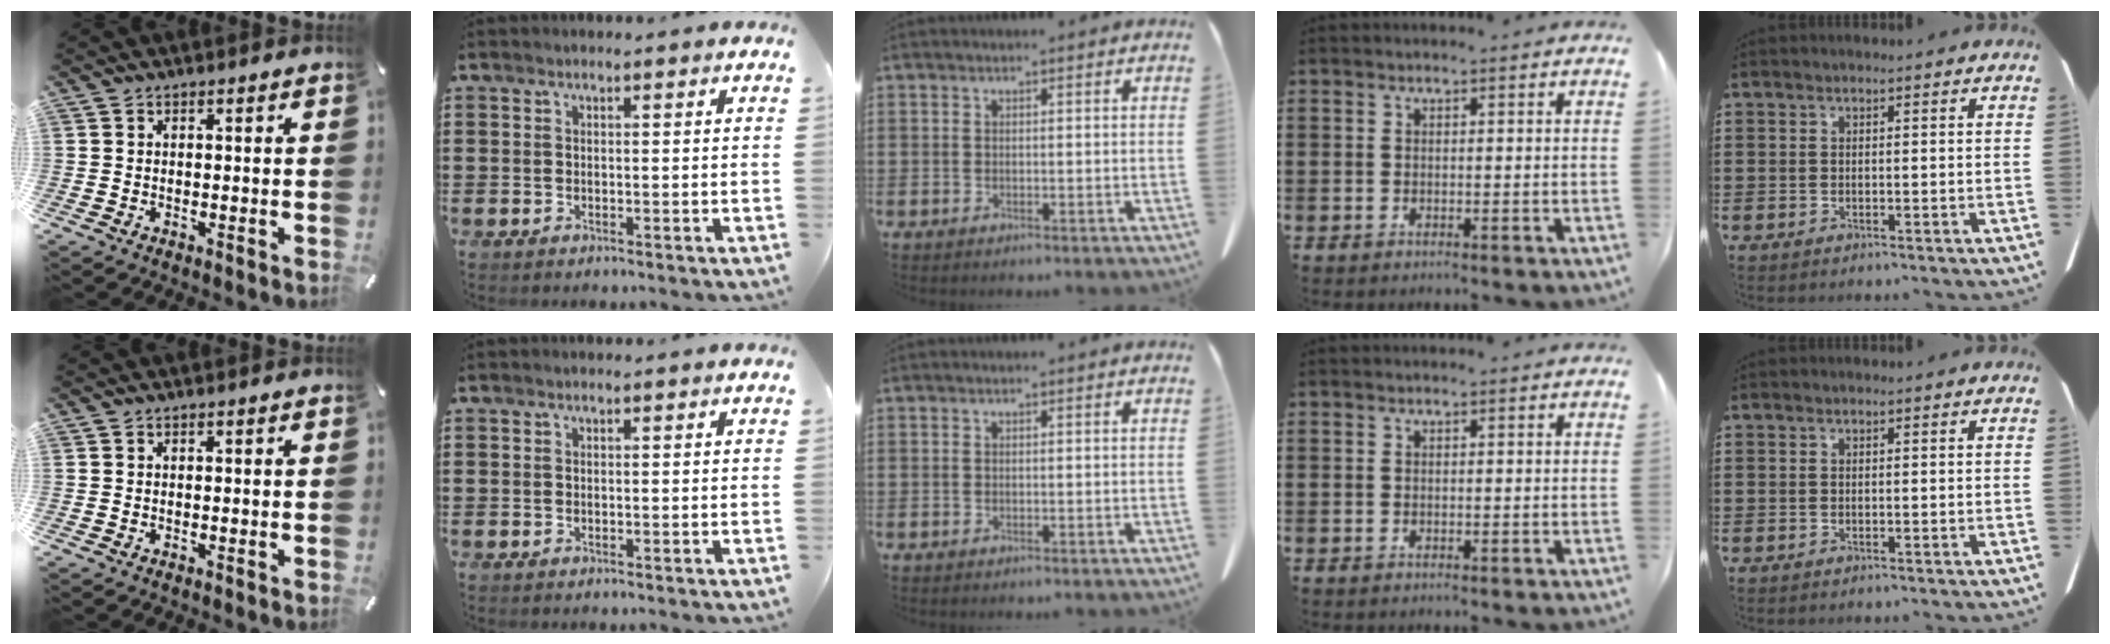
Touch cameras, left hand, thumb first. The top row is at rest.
{}